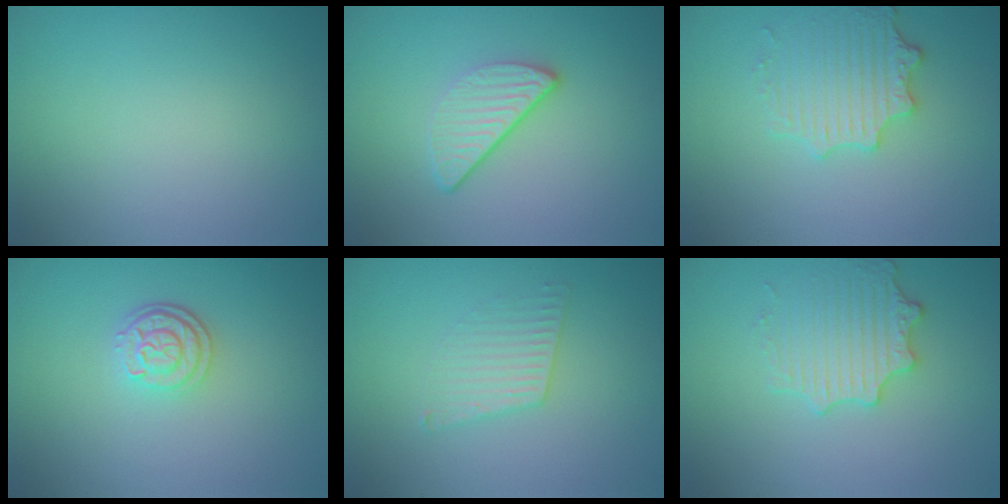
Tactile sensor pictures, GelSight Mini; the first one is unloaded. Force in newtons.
{"total": 3.0, "press": 2.3, "slide": 1.9}
{"total": 3.6, "press": 3.3, "slide": 1.5}
{"total": 2.9, "press": 2.4, "slide": 1.7}
{"total": 2.1, "press": 2.1, "slide": 0.3}
{"total": 3.1, "press": 3.0, "slide": 0.7}